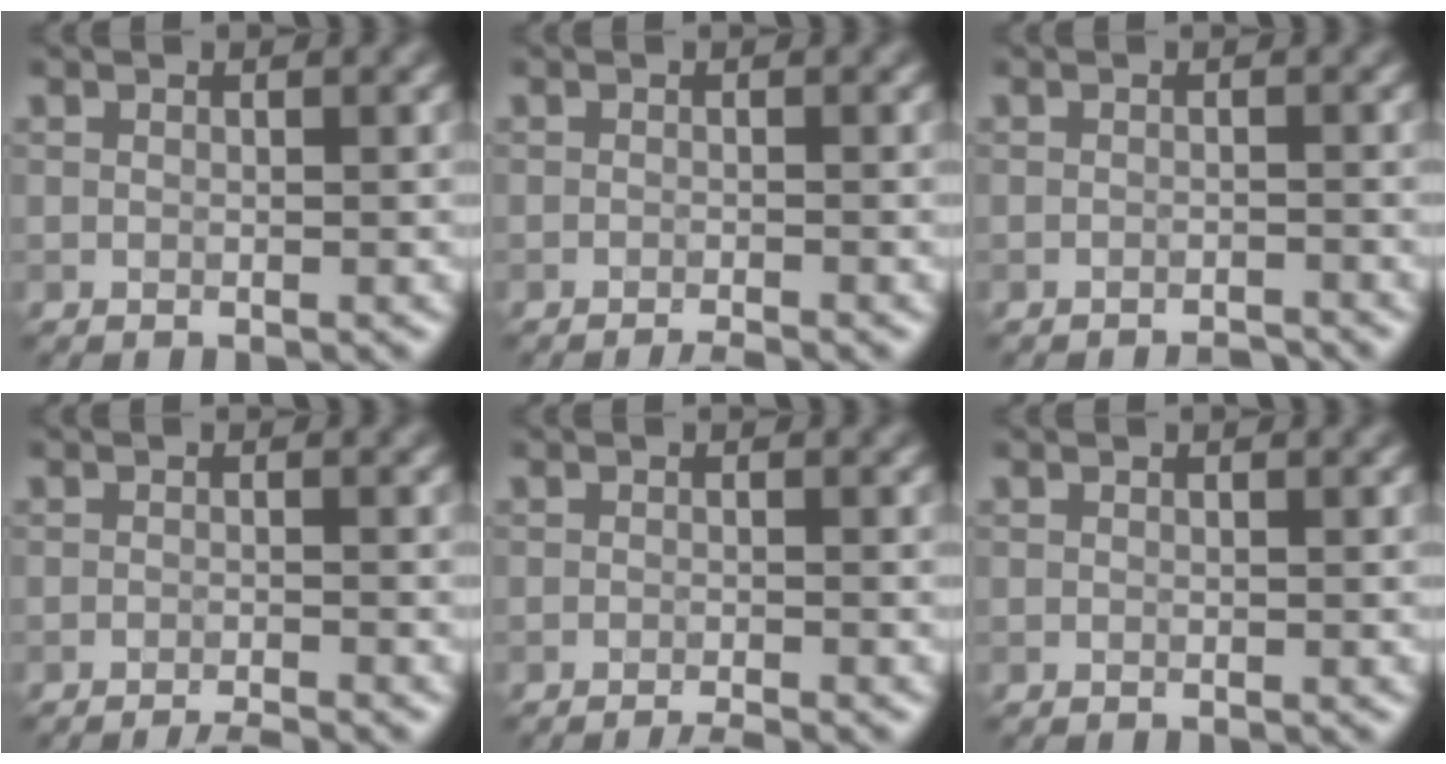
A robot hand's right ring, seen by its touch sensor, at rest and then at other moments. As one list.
[{"total": 1.3, "force": [-1.0, 0.2, 0.8], "torque": [-0.005, -0.001, -0.021]}, {"total": 1.3, "force": [-1.3, 0.1, 0.4], "torque": [0.001, 0.000, -0.023]}, {"total": 2.0, "force": [-1.7, 0.2, 1.1], "torque": [-0.011, -0.002, -0.033]}, {"total": 1.7, "force": [-1.3, 0.2, 1.0], "torque": [-0.009, -0.002, -0.026]}, {"total": 0.0}]